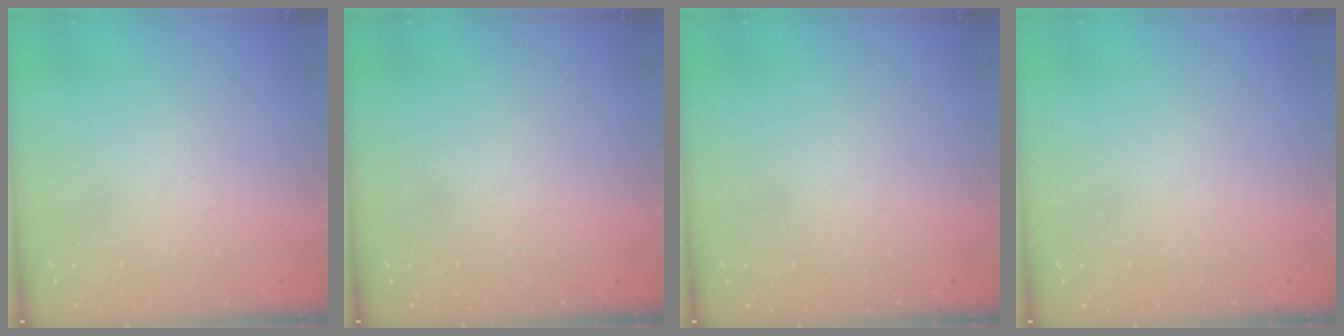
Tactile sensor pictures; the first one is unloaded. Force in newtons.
{"total": 0.0}
{"total": 0.0}
{"total": 0.0}